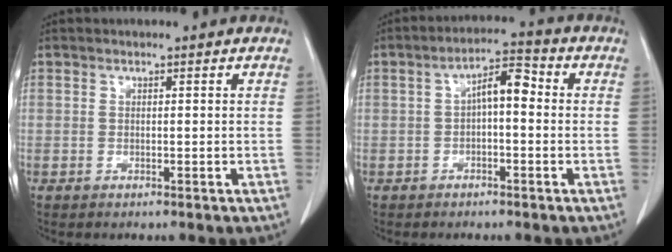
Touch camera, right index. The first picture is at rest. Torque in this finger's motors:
{"motor_torque": [0.45, -0.28, 0.28, 0.05]}